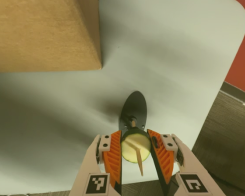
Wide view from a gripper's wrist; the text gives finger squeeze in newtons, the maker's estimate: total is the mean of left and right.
{"total": 11.8, "left": 11.7, "right": 11.8}